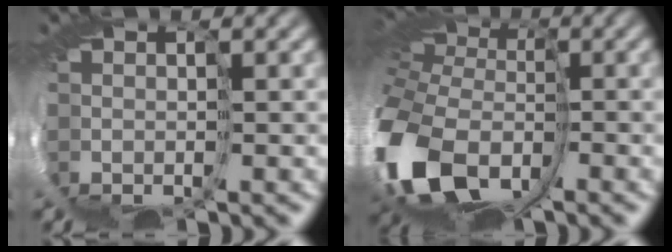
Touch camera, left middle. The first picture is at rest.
{"total": 12.1, "force": [-4.6, 8.3, 7.5], "torque": [-0.224, -0.032, -0.080]}